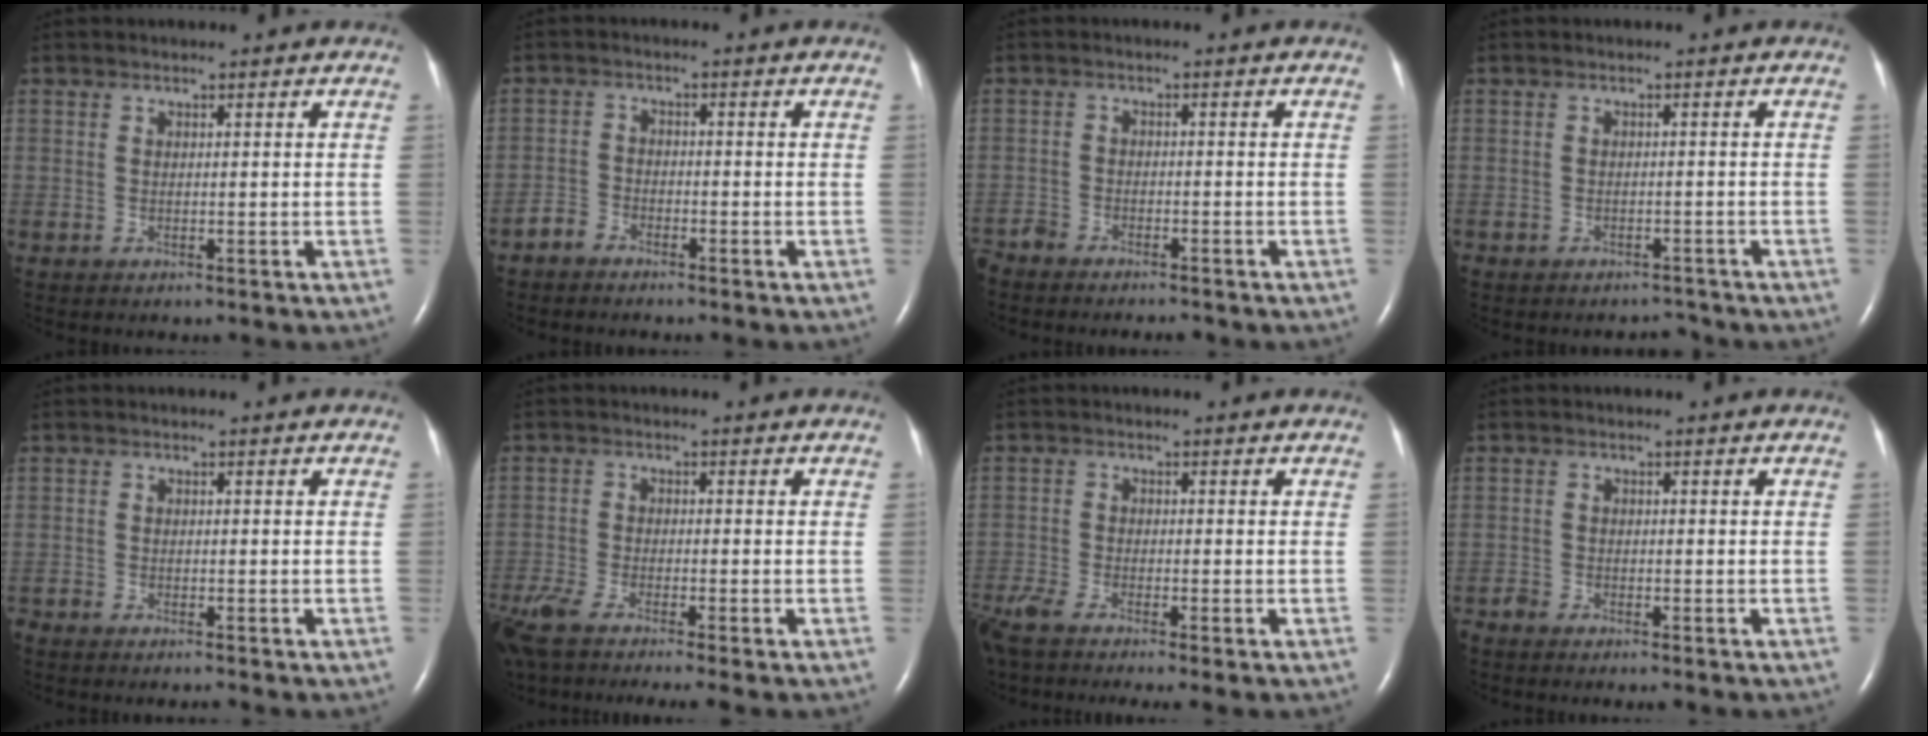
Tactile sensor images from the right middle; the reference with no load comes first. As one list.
[{"total": 2.3, "force": [-2.0, 1.0, 0.3], "torque": [-0.010, 0.002, -0.040]}, {"total": 5.6, "force": [-5.3, 0.9, 1.6], "torque": [-0.023, -0.010, -0.089]}, {"total": 1.8, "force": [-1.7, 0.7, -0.2], "torque": [0.005, -0.002, -0.025]}, {"total": 2.2, "force": [-2.1, -0.1, 0.6], "torque": [-0.010, -0.006, -0.035]}, {"total": 10.4, "force": [-8.4, 0.7, 6.0], "torque": [-0.116, -0.021, -0.148]}, {"total": 6.9, "force": [-5.6, 0.3, 3.9], "torque": [-0.079, -0.014, -0.105]}, {"total": 2.2, "force": [-2.1, 0.0, 0.7], "torque": [-0.012, -0.005, -0.037]}]